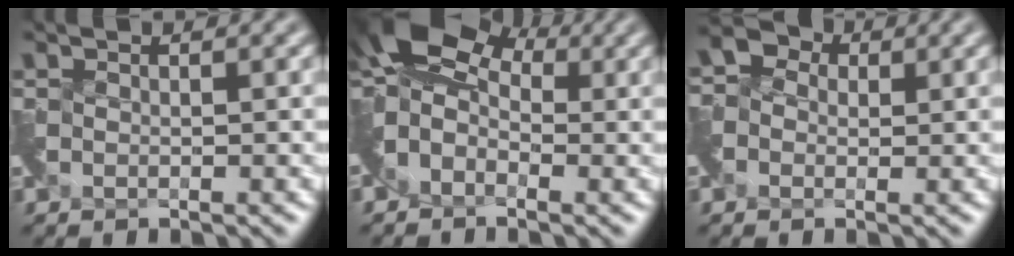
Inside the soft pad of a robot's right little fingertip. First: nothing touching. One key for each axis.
{"total": 7.0, "fx": 1.4, "fy": 4.6, "fz": 5.1, "tx": -0.098, "ty": 0.020, "tz": 0.006}
{"total": 2.5, "fx": -0.5, "fy": 2.3, "fz": 0.8, "tx": -0.024, "ty": 0.001, "tz": -0.010}